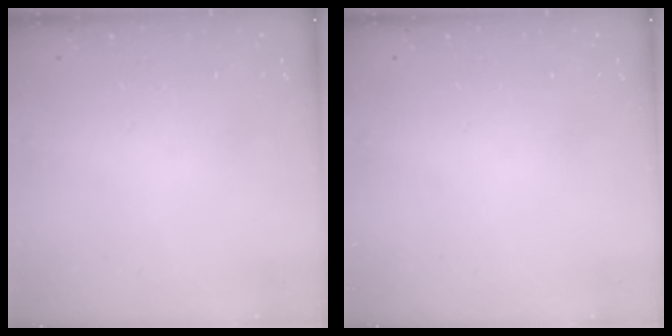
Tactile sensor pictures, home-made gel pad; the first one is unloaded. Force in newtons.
{"total": 0.0}